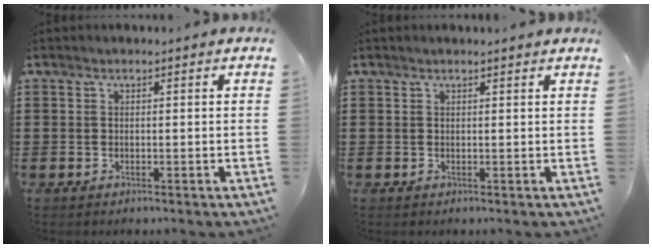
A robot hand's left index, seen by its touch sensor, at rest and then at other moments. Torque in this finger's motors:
{"motor_torque": [-1.12, 1.02, 0.00, 0.01]}